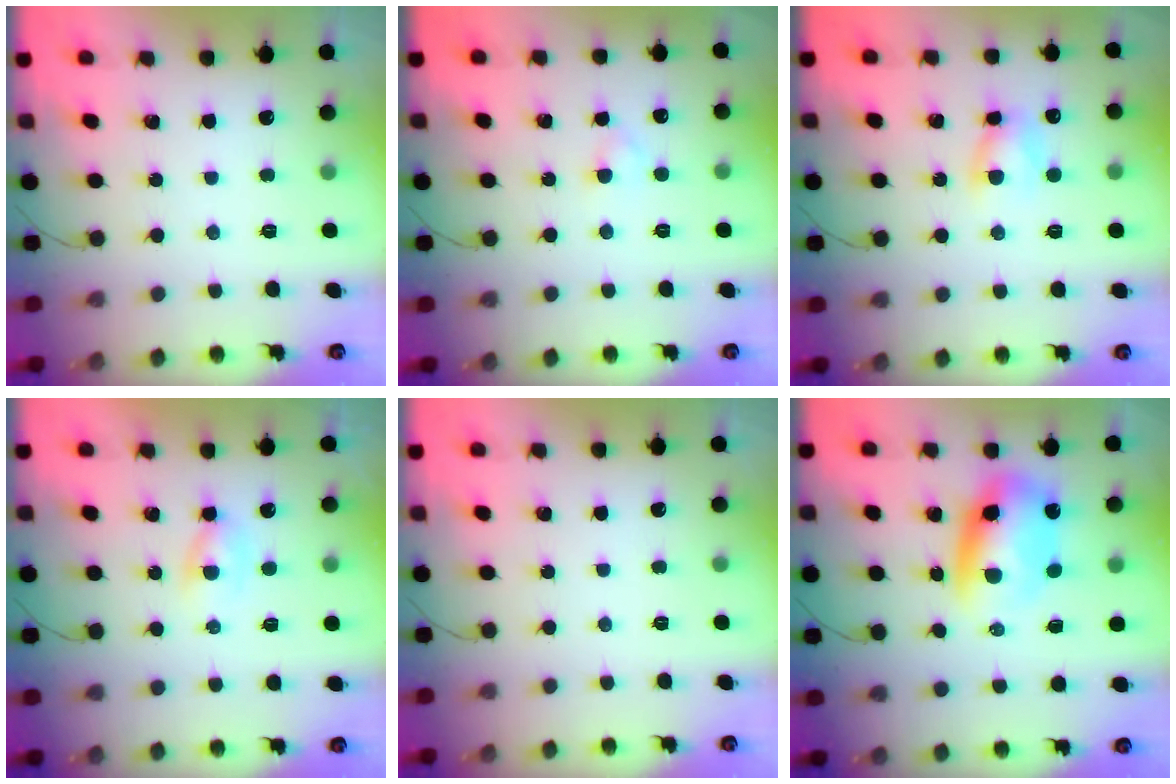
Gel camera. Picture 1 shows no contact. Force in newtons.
{"total": 1.9, "press": 1.7, "slide": 1.0}
{"total": 5.3, "press": 5.2, "slide": 1.2}
{"total": 2.3, "press": 2.1, "slide": 0.9}
{"total": 0.0}
{"total": 9.5, "press": 9.1, "slide": 2.5}